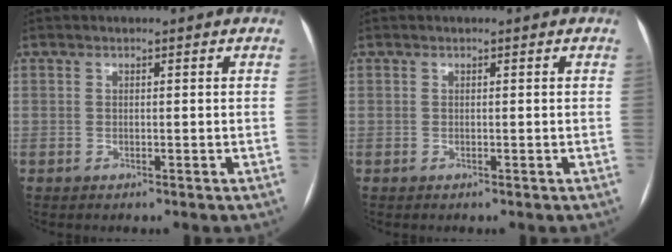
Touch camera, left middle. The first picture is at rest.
{"total": 0.0}